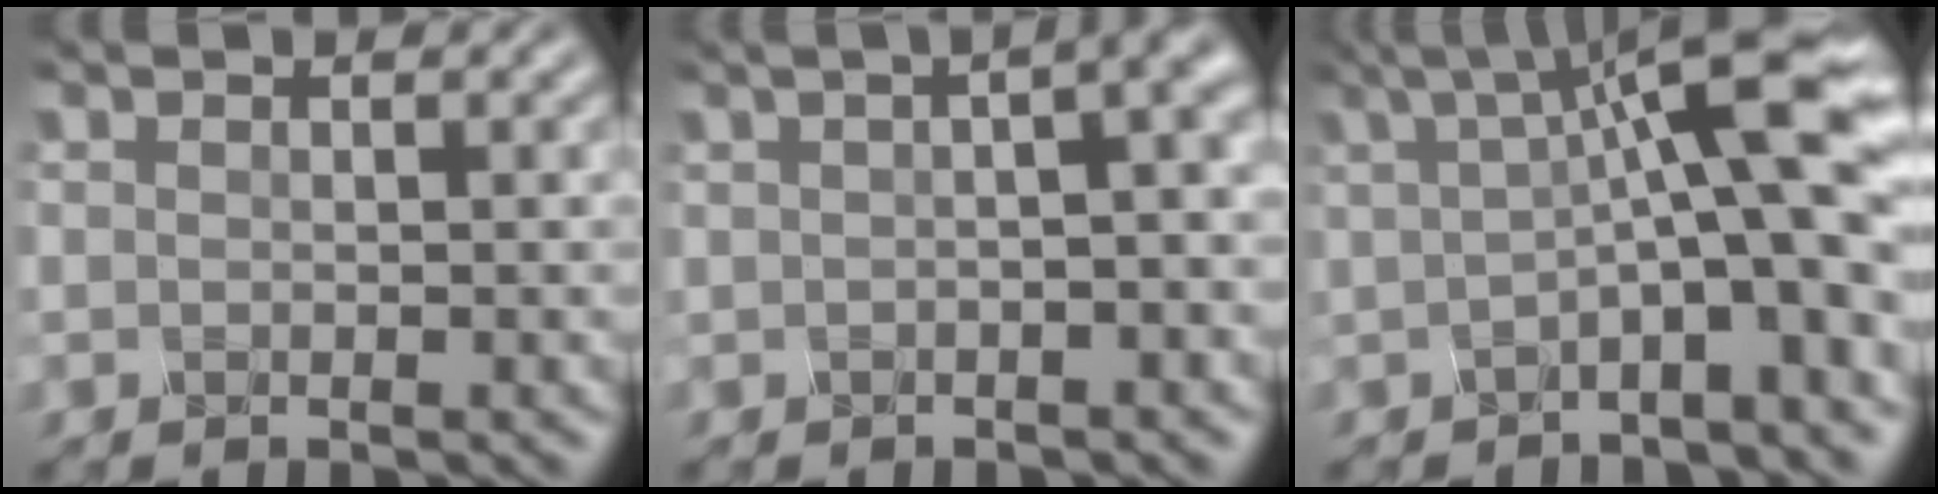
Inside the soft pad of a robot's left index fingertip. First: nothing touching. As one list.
[{"total": 8.6, "force": [1.8, 3.8, 7.6], "torque": [-0.062, 0.039, -0.005]}, {"total": 10.4, "force": [1.4, 2.4, 10.0], "torque": [-0.138, 0.027, 0.012]}]